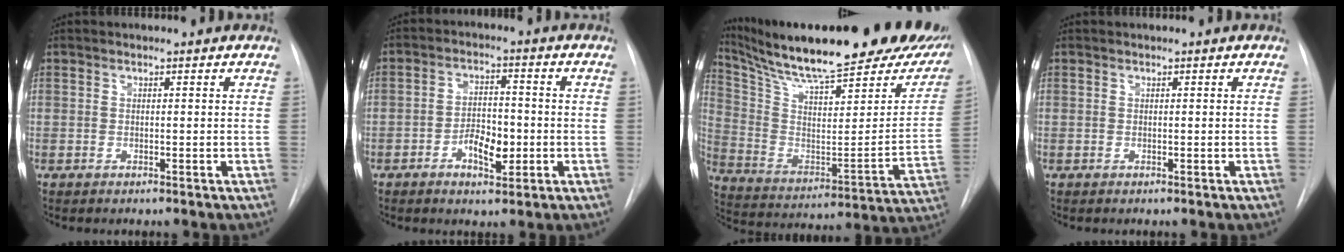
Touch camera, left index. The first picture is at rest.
{"total": 5.8, "force": [-2.4, 2.7, 4.6], "torque": [-0.080, 0.001, -0.037]}
{"total": 32.8, "force": [26.2, 6.4, 18.6], "torque": [-0.301, -0.055, 0.365]}
{"total": 0.0}